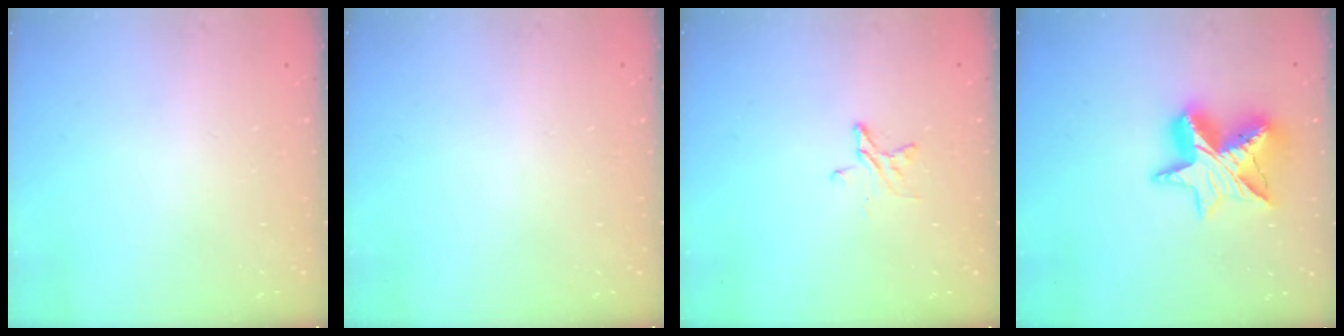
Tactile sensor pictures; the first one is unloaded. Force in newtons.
{"total": 0.0}
{"total": 3.1, "press": 3.1, "slide": 0.3}
{"total": 13.3, "press": 13.3, "slide": 1.0}